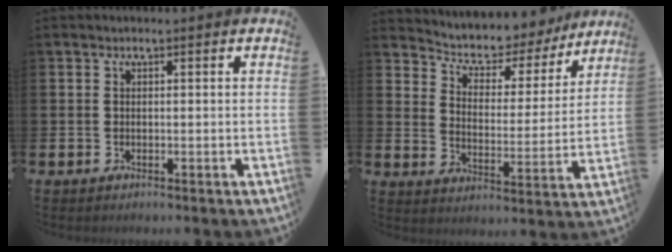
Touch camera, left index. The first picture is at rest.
{"total": 6.3, "force": [5.9, 2.2, 0.8], "torque": [-0.039, -0.051, 0.096]}